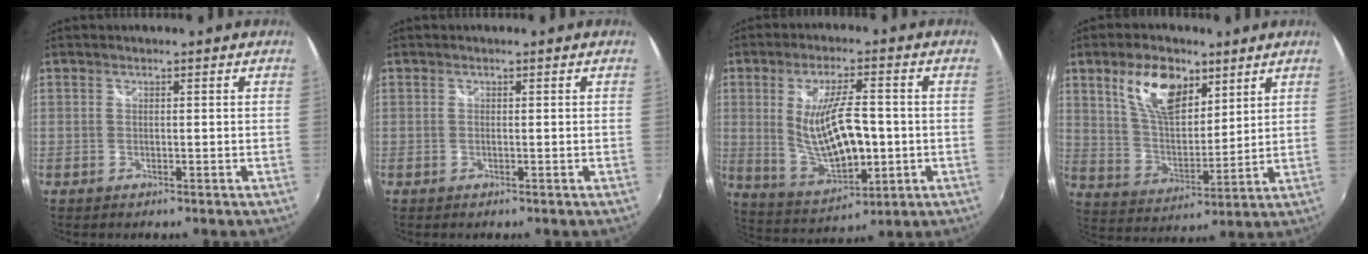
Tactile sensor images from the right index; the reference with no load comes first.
{"total": 0.0}
{"total": 14.0, "force": [-0.7, 5.1, 13.1], "torque": [-0.242, -0.017, 0.011]}
{"total": 13.2, "force": [7.3, 6.6, 8.8], "torque": [-0.156, 0.009, 0.140]}